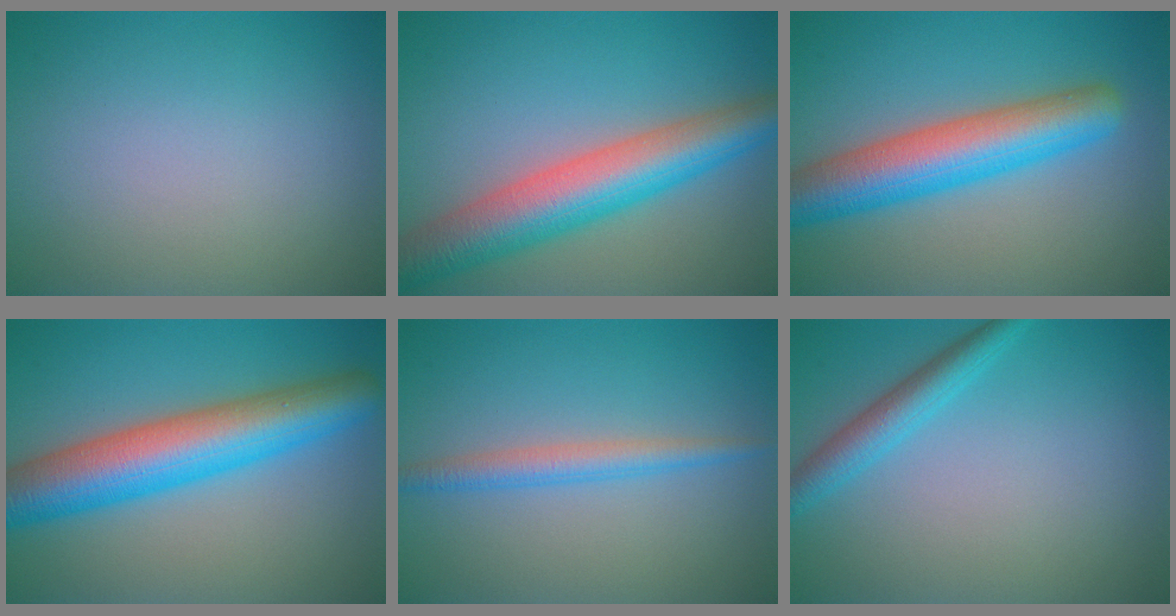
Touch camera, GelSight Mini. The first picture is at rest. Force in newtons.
{"total": 8.4, "press": 8.4, "slide": 0.1}
{"total": 7.8, "press": 7.8, "slide": 0.2}
{"total": 9.5, "press": 9.5, "slide": 0.2}
{"total": 2.5, "press": 2.5, "slide": 0.0}
{"total": 3.0, "press": 3.0, "slide": 0.0}